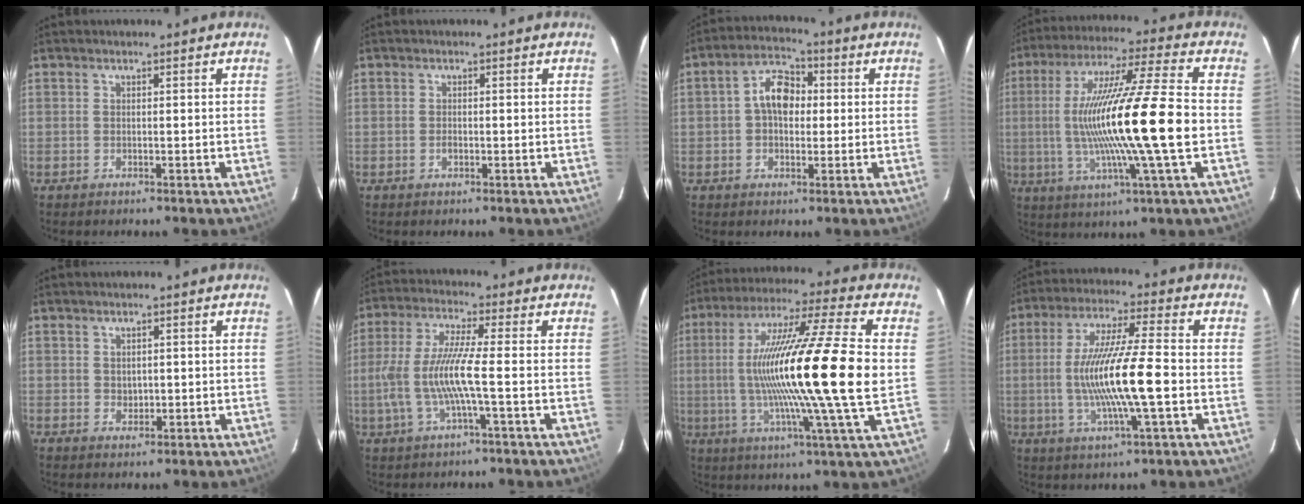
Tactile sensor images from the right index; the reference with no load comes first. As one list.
[{"total": 1.1, "force": [-0.3, 0.7, 0.8], "torque": [-0.015, 0.001, -0.006]}, {"total": 7.3, "force": [0.5, 4.8, 5.4], "torque": [-0.099, 0.024, 0.007]}, {"total": 20.1, "force": [-1.5, -0.3, 20.0], "torque": [-0.361, -0.009, -0.025]}, {"total": 1.8, "force": [0.2, 1.6, 0.8], "torque": [-0.009, 0.000, 0.007]}, {"total": 10.1, "force": [-2.1, 0.3, 9.9], "torque": [-0.207, -0.004, -0.035]}, {"total": 22.5, "force": [0.5, -0.9, 22.5], "torque": [-0.391, -0.006, 0.000]}, {"total": 14.7, "force": [-2.1, 0.7, 14.6], "torque": [-0.273, -0.008, -0.036]}]